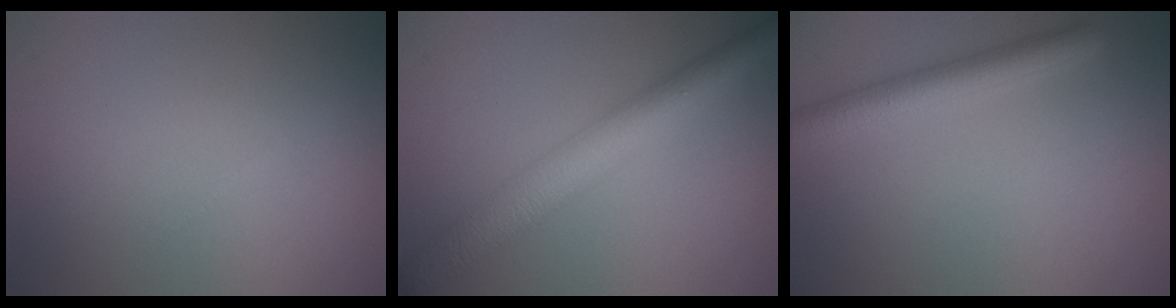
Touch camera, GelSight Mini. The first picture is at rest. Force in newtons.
{"total": 5.8, "press": 5.8, "slide": 0.1}
{"total": 3.7, "press": 3.7, "slide": 0.2}